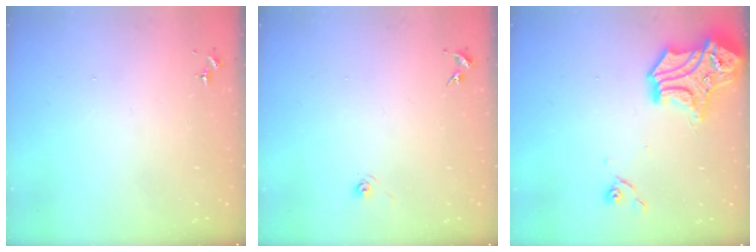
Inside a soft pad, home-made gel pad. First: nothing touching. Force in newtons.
{"total": 3.2, "press": 2.7, "slide": 1.8}
{"total": 19.4, "press": 19.2, "slide": 2.6}